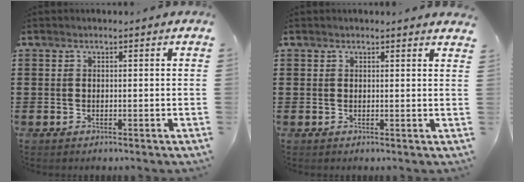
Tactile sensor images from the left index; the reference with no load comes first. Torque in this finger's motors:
{"motor_torque": [0.88, -1.15, 0.00, 0.00]}